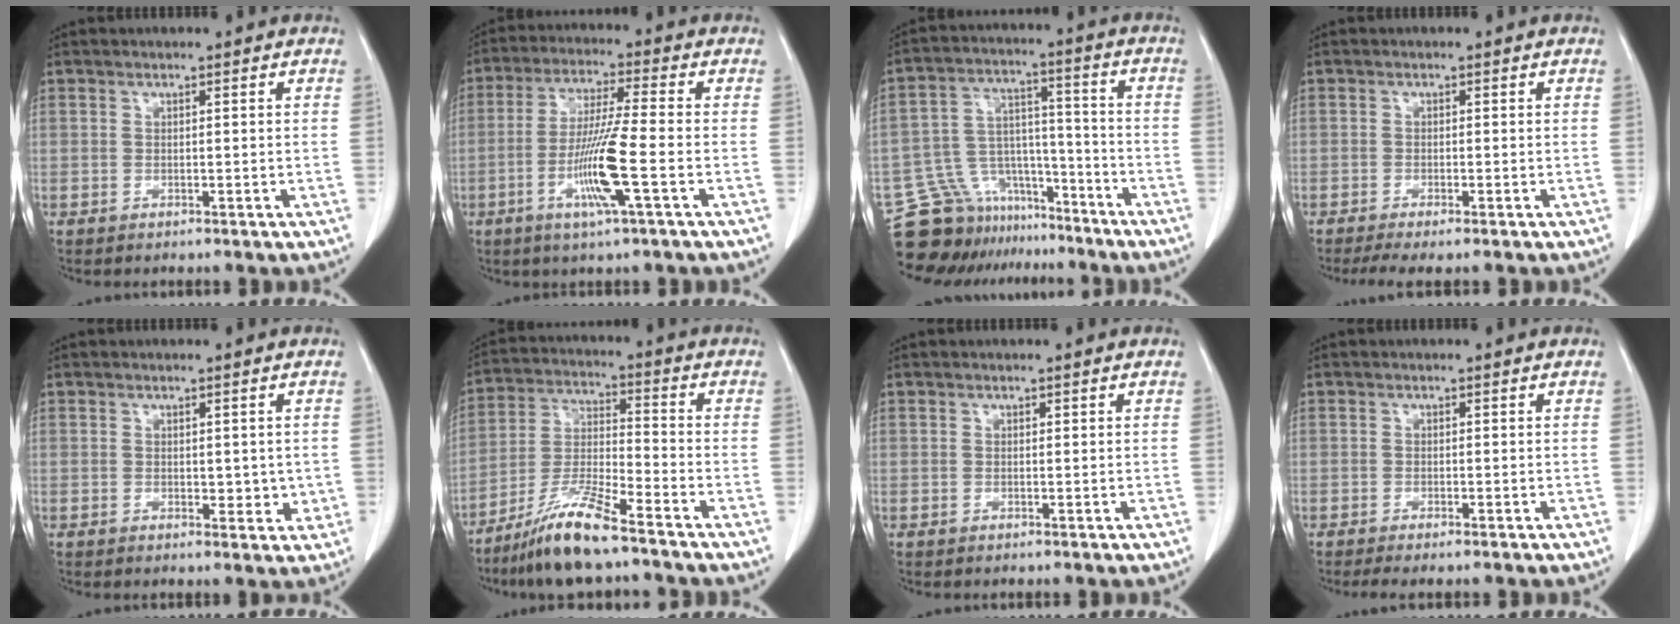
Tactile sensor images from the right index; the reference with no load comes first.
{"total": 10.3, "force": [-3.2, -0.5, 9.8], "torque": [-0.195, -0.013, -0.064]}
{"total": 12.5, "force": [-10.9, 6.2, 0.9], "torque": [-0.014, 0.061, -0.182]}
{"total": 4.0, "force": [-3.1, 0.4, 2.4], "torque": [-0.037, -0.008, -0.050]}
{"total": 3.0, "force": [0.1, 1.8, 2.5], "torque": [-0.024, -0.006, 0.006]}
{"total": 10.5, "force": [-7.9, 0.3, 6.9], "torque": [-0.143, -0.025, -0.156]}
{"total": 0.0}
{"total": 2.3, "force": [-1.8, 0.1, 1.4], "torque": [-0.019, -0.005, -0.028]}